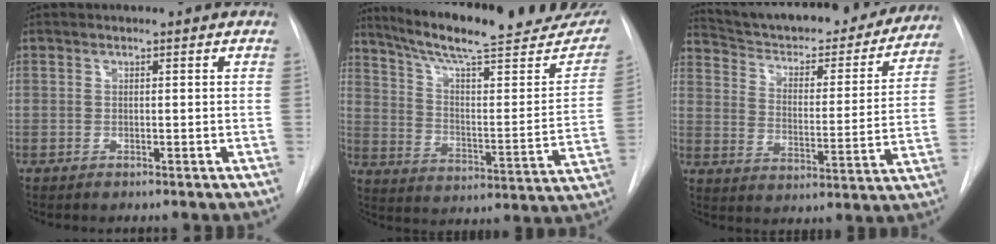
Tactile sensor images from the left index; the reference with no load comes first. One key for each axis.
{"total": 26.6, "fx": 22.5, "fy": 4.9, "fz": 13.3, "tx": -0.201, "ty": -0.049, "tz": 0.301}
{"total": 26.3, "fx": 23.7, "fy": 6.0, "fz": 9.7, "tx": -0.153, "ty": -0.040, "tz": 0.313}